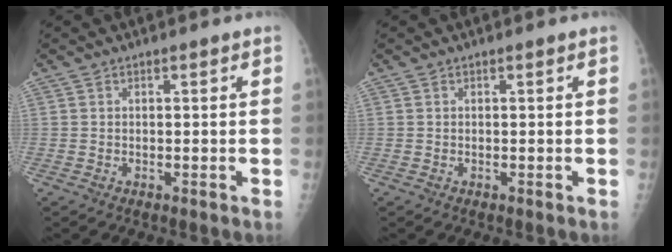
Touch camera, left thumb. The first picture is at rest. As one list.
[{"total": 0.0}]